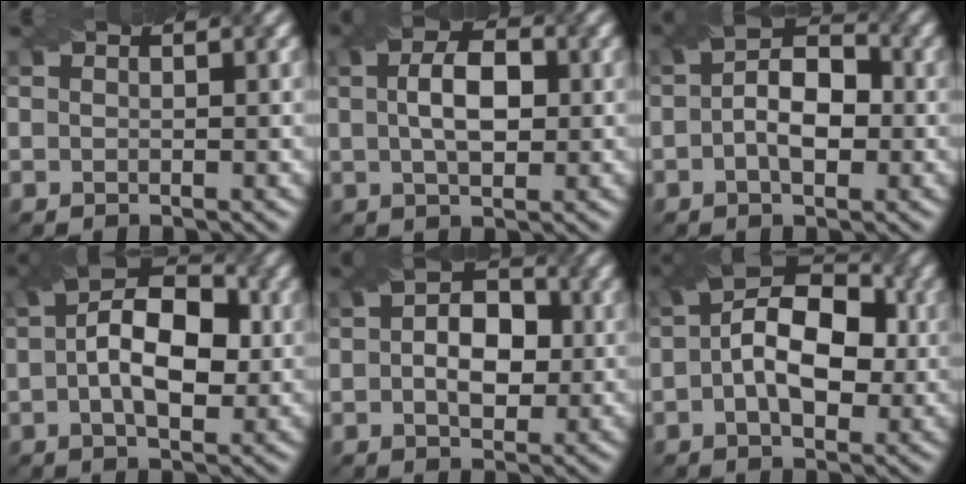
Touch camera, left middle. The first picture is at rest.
{"total": 3.7, "force": [-0.1, 2.1, 3.0], "torque": [-0.048, 0.008, 0.010]}
{"total": 4.5, "force": [-1.1, 2.7, 3.4], "torque": [-0.041, 0.008, -0.008]}
{"total": 7.1, "force": [-0.3, 4.0, 5.9], "torque": [-0.087, 0.018, 0.002]}
{"total": 4.4, "force": [-0.5, 3.1, 3.1], "torque": [-0.040, 0.007, 0.000]}
{"total": 7.8, "force": [-0.3, 4.6, 6.3], "torque": [-0.081, 0.020, 0.001]}